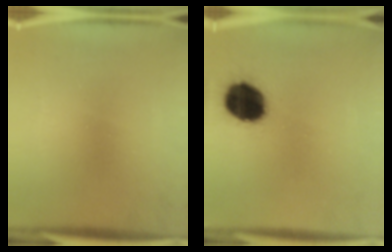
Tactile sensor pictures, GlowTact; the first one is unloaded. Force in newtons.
{"total": 16.1}